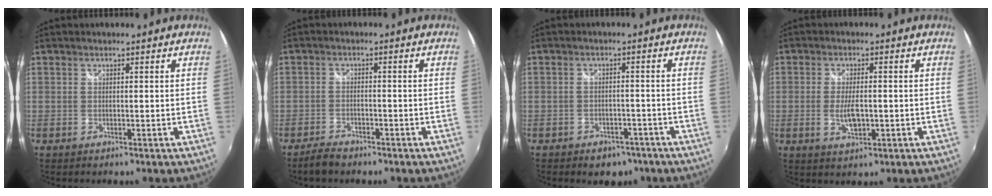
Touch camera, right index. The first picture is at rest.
{"total": 4.1, "force": [-3.5, 1.4, 1.7], "torque": [-0.050, -0.003, -0.065]}
{"total": 6.3, "force": [-4.5, 4.0, 2.0], "torque": [-0.048, 0.003, -0.052]}
{"total": 4.8, "force": [-0.9, 1.9, 4.3], "torque": [-0.085, -0.006, -0.015]}